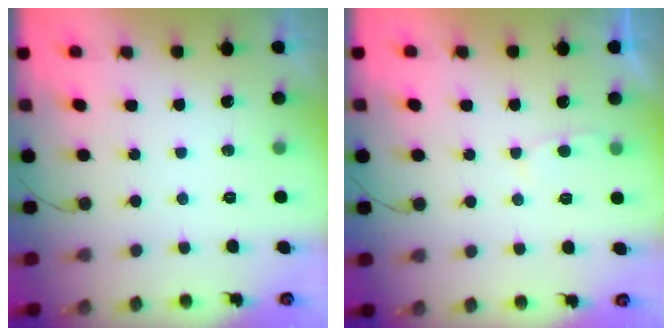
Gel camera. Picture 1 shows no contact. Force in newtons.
{"total": 2.4, "press": 2.4, "slide": 0.4}